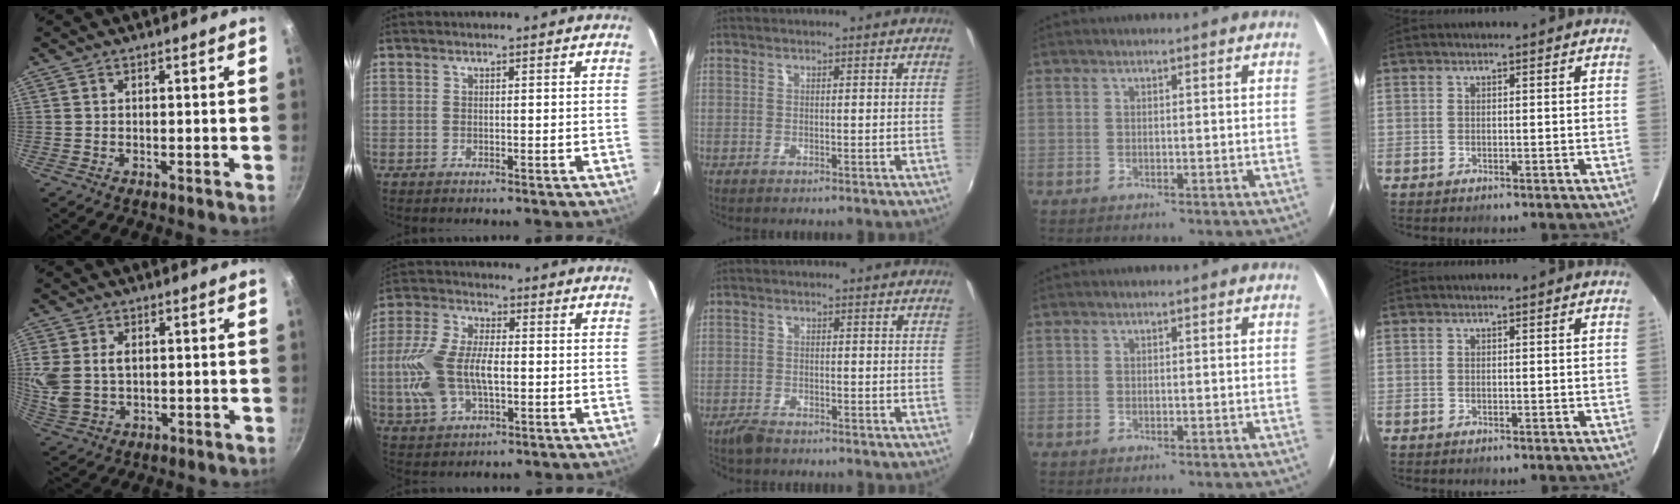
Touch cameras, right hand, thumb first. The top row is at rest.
{"thumb": {"total": 8.8, "force": [1.1, 6.2, 6.1], "torque": [-0.125, -0.005, 0.027]}, "index": {"total": 13.9, "force": [-1.5, 7.5, 11.6], "torque": [-0.256, 0.008, -0.026]}, "middle": {"total": 2.9, "force": [-2.6, 1.0, 0.8], "torque": [-0.029, -0.004, -0.050]}}